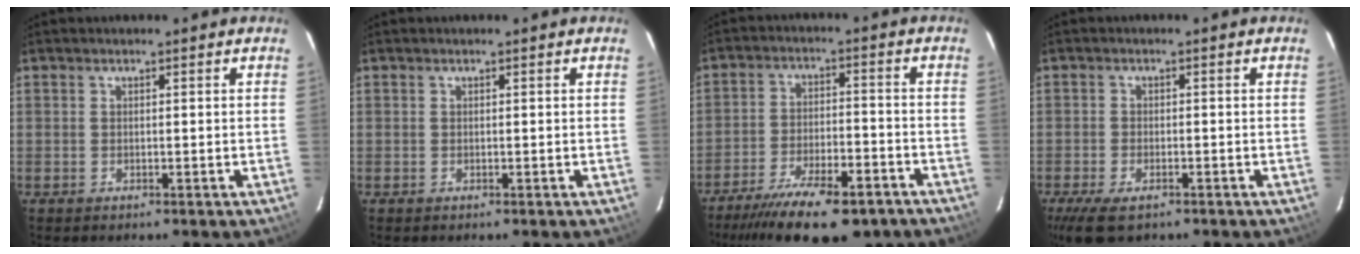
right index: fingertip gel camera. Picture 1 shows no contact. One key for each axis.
{"total": 0.0}
{"total": 17.3, "fx": -13.2, "fy": 5.4, "fz": 9.8, "tx": -0.193, "ty": -0.027, "tz": -0.198}
{"total": 6.9, "fx": -4.5, "fy": 3.1, "fz": 4.2, "tx": -0.104, "ty": -0.024, "tz": -0.079}